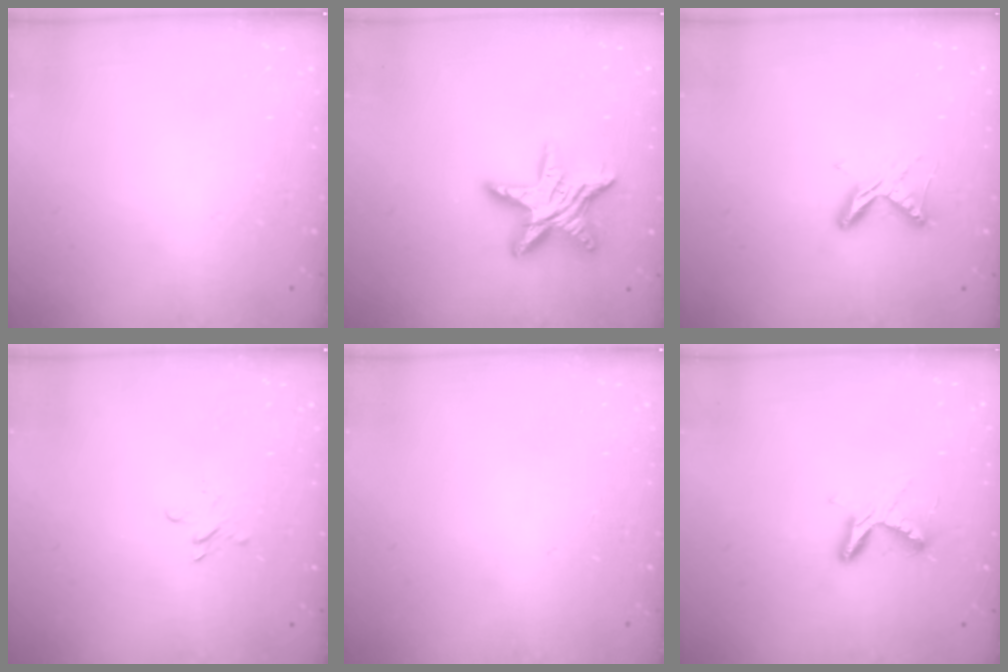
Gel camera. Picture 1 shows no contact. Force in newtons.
{"total": 14.0, "press": 13.9, "slide": 0.7}
{"total": 6.5, "press": 6.4, "slide": 0.7}
{"total": 2.2, "press": 2.2, "slide": 0.2}
{"total": 0.0}
{"total": 5.3, "press": 5.3, "slide": 0.5}